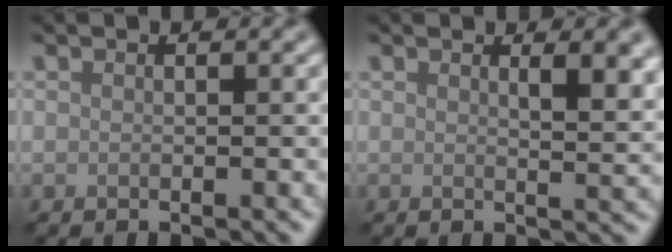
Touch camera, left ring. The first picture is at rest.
{"total": 3.9, "force": [1.6, 1.3, 3.3], "torque": [-0.034, -0.002, 0.025]}